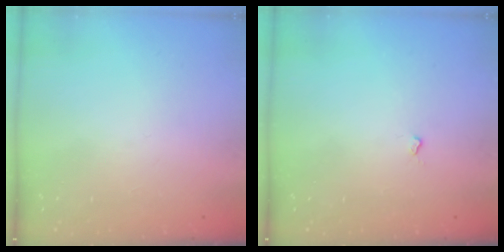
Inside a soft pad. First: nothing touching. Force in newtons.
{"total": 1.9, "press": 1.9, "slide": 0.4}